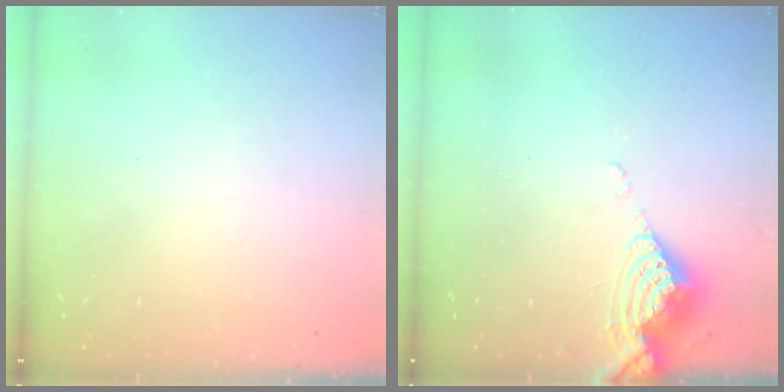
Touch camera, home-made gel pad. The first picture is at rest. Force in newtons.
{"total": 7.9, "press": 7.8, "slide": 0.8}